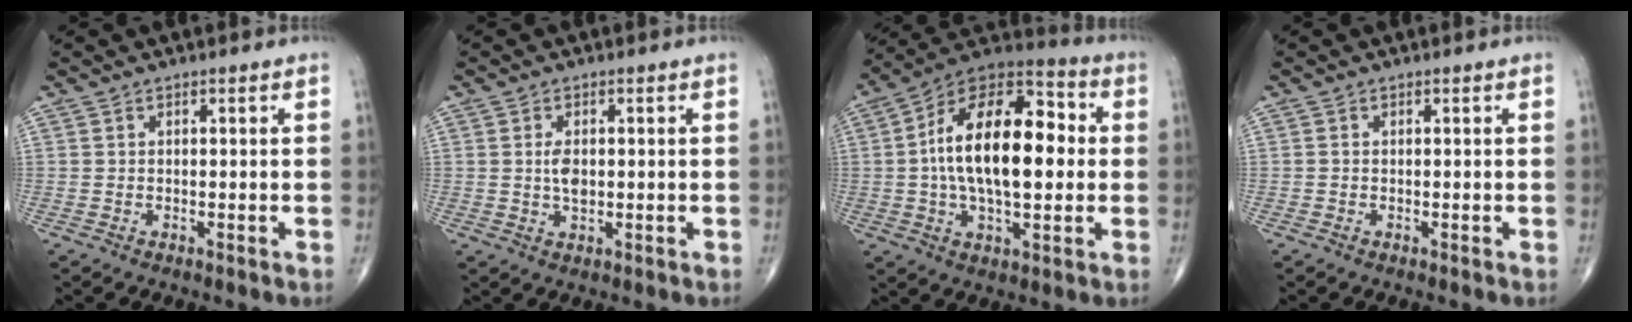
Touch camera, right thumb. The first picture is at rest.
{"total": 3.1, "force": [0.2, 1.7, 2.7], "torque": [-0.047, -0.003, 0.006]}
{"total": 21.7, "force": [0.8, 10.9, 18.7], "torque": [-0.297, 0.031, 0.004]}
{"total": 0.0}